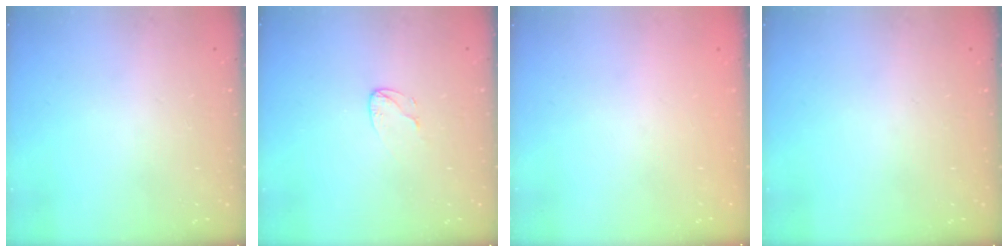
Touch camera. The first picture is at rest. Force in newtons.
{"total": 4.0, "press": 4.0, "slide": 0.4}
{"total": 0.0}
{"total": 0.0}